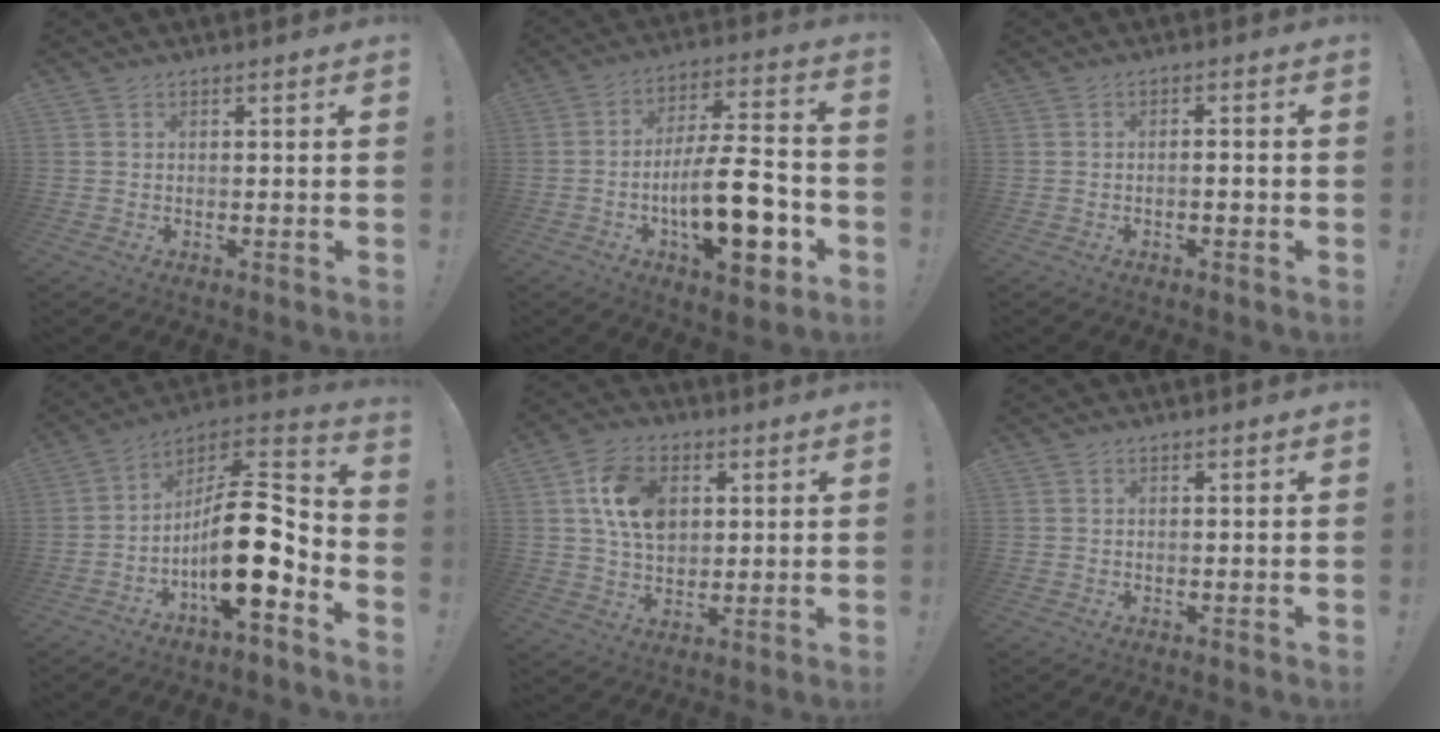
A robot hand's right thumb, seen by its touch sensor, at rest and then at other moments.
{"total": 20.2, "force": [-5.9, 7.2, 17.9], "torque": [-0.290, 0.026, -0.092]}
{"total": 2.1, "force": [-1.1, 0.4, 1.8], "torque": [-0.030, 0.004, -0.020]}
{"total": 19.7, "force": [-4.6, 7.2, 17.7], "torque": [-0.296, 0.014, -0.073]}
{"total": 13.4, "force": [4.1, 9.7, 8.3], "torque": [-0.137, 0.005, 0.081]}
{"total": 0.0}